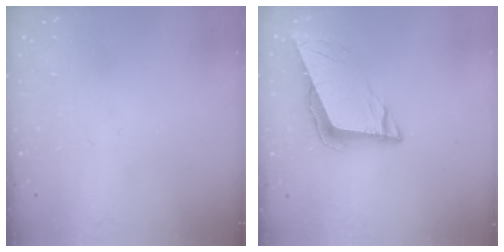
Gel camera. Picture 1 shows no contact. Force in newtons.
{"total": 8.9, "press": 8.4, "slide": 2.7}